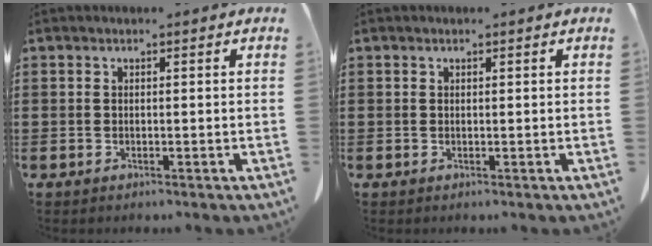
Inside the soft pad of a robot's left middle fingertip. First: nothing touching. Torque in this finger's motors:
{"motor_torque": [-0.10, 0.08, -0.01, -0.01]}